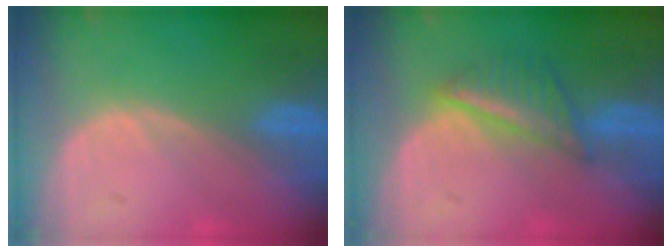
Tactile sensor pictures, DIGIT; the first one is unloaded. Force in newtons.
{"total": 5.3, "press": 5.2, "slide": 1.1}